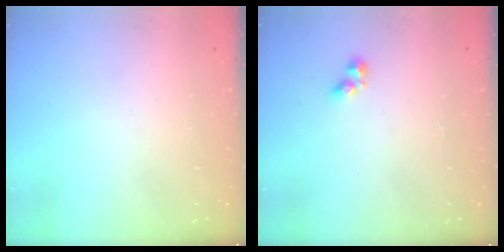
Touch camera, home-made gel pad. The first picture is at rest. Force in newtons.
{"total": 2.7, "press": 2.5, "slide": 1.1}